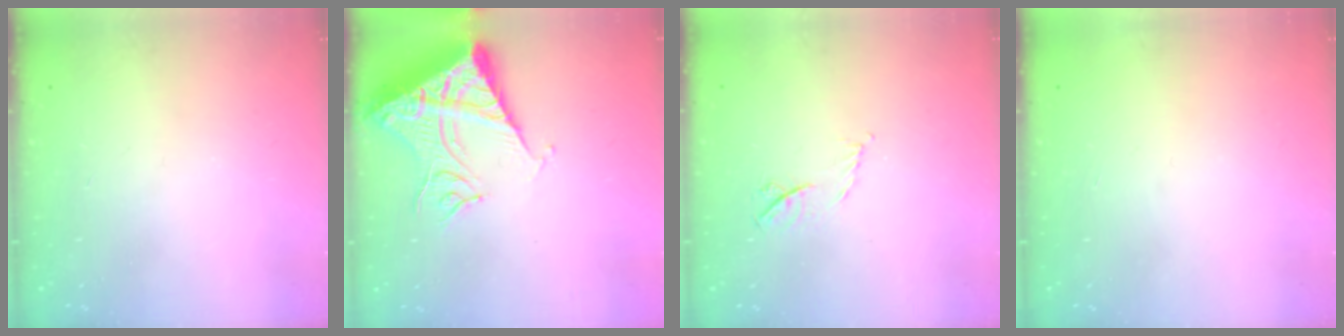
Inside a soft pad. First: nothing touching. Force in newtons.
{"total": 14.5, "press": 14.4, "slide": 1.8}
{"total": 5.2, "press": 5.1, "slide": 0.8}
{"total": 1.5, "press": 1.5, "slide": 0.1}